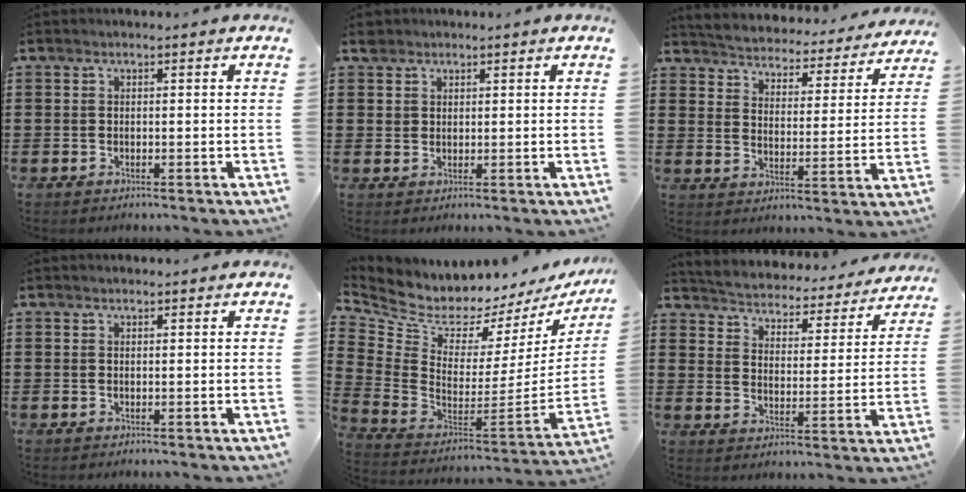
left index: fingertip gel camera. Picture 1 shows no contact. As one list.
[{"total": 2.2, "force": [1.7, 1.5, 0.0], "torque": [-0.007, 0.006, 0.034]}, {"total": 3.8, "force": [3.8, 0.0, -0.2], "torque": [-0.023, -0.038, 0.057]}, {"total": 0.6, "force": [0.6, 0.0, 0.1], "torque": [-0.003, 0.000, 0.012]}, {"total": 5.4, "force": [5.1, 1.7, 0.6], "torque": [-0.056, -0.065, 0.083]}, {"total": 3.2, "force": [3.2, 0.1, -0.1], "torque": [-0.021, -0.034, 0.045]}]